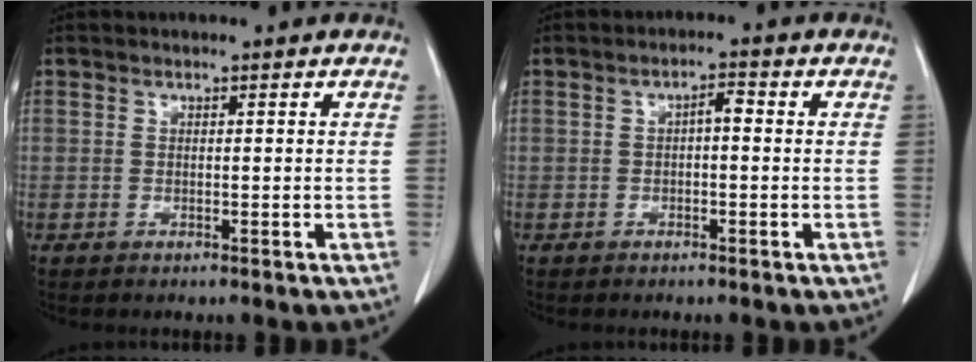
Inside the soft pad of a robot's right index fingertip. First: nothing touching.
{"total": 2.2, "force": [0.1, 0.8, 2.0], "torque": [-0.033, 0.011, 0.002]}